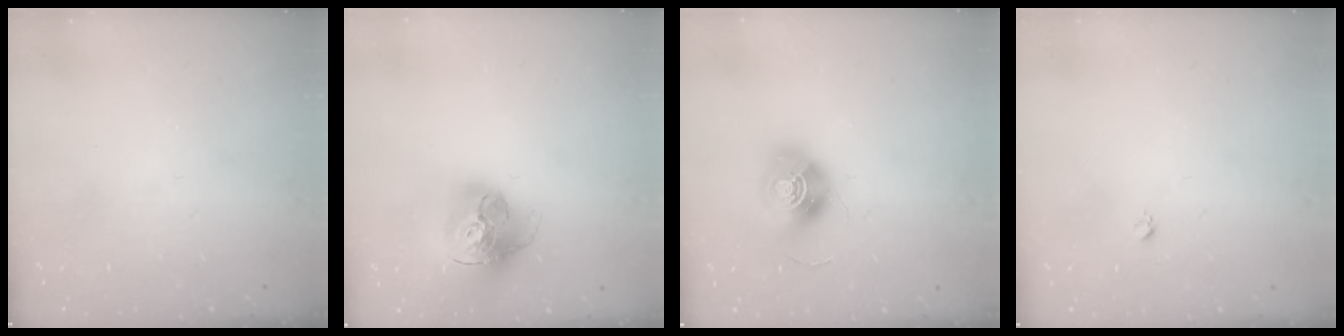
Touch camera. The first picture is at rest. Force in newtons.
{"total": 18.4, "press": 18.3, "slide": 1.8}
{"total": 12.7, "press": 12.7, "slide": 0.5}
{"total": 2.7, "press": 2.7, "slide": 0.3}